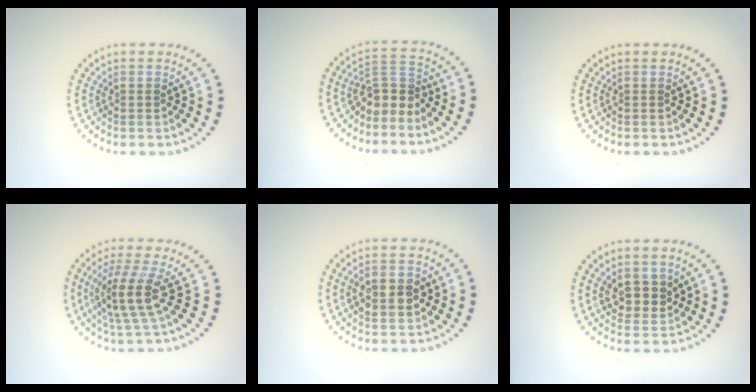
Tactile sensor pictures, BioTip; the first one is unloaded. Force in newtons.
{"total": 3.1, "press": 2.4, "slide": 2.0}
{"total": 0.0}
{"total": 3.9, "press": 3.2, "slide": 2.3}
{"total": 3.9, "press": 3.9, "slide": 0.3}
{"total": 2.9, "press": 2.7, "slide": 0.9}